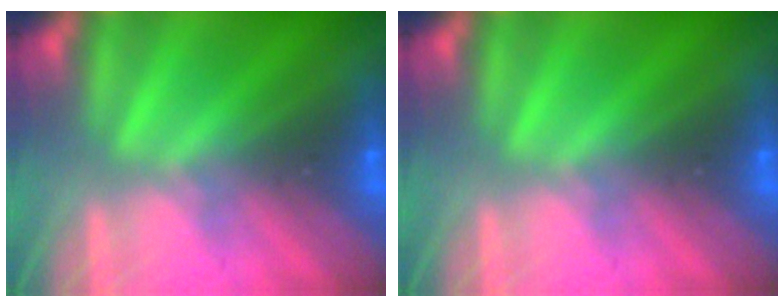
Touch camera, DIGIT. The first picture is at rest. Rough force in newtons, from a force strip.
{"total": 0.0}